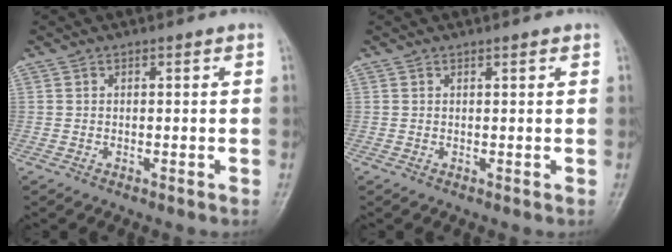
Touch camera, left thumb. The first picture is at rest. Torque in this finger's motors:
{"motor_torque": [-0.34, -0.03, -0.39, -0.18, 0.02]}